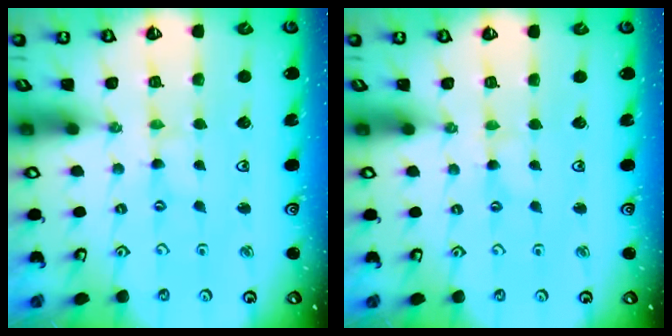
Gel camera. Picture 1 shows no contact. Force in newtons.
{"total": 0.8, "press": 0.7, "slide": 0.2}